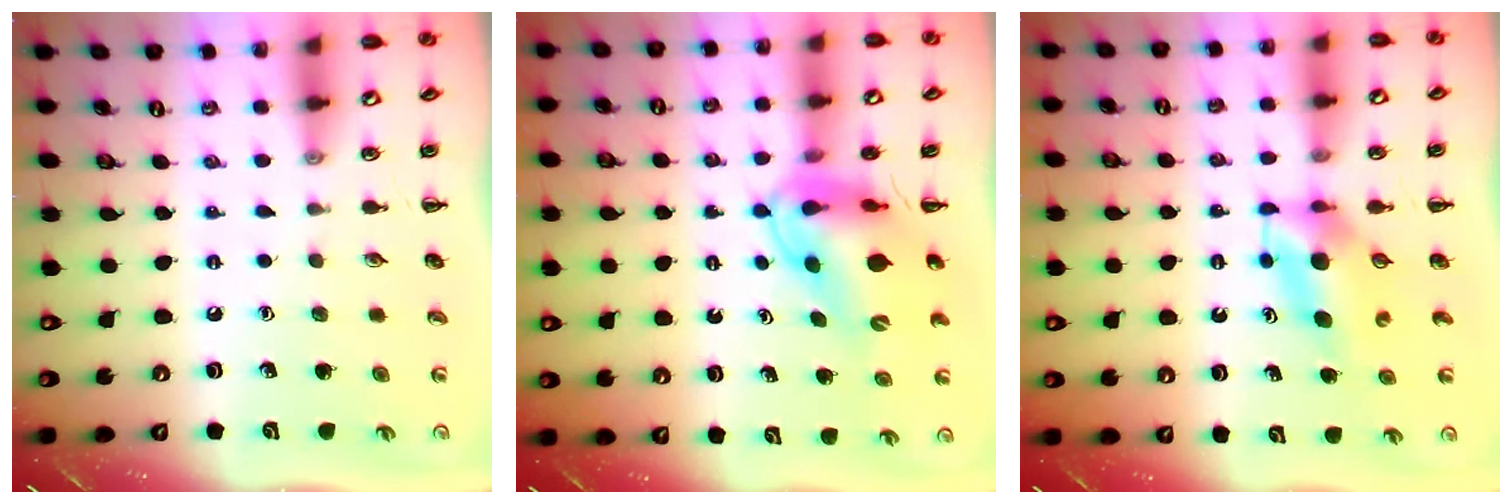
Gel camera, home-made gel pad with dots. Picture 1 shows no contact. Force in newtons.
{"total": 11.8, "press": 11.3, "slide": 3.6}
{"total": 6.2, "press": 6.1, "slide": 0.8}